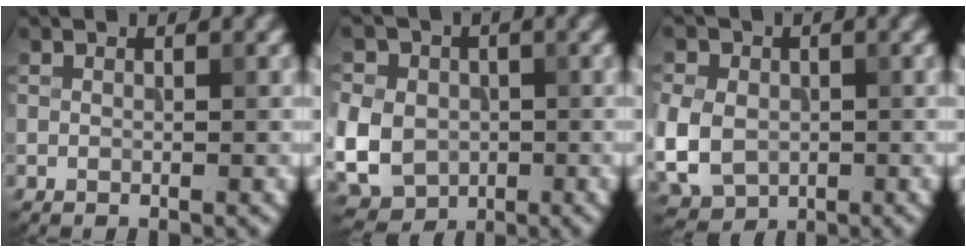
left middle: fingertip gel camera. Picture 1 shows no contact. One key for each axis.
{"total": 8.8, "fx": -0.8, "fy": 7.8, "fz": 4.1, "tx": -0.095, "ty": 0.002, "tz": -0.047}
{"total": 7.9, "fx": -1.0, "fy": 6.7, "fz": 4.2, "tx": -0.096, "ty": -0.007, "tz": -0.038}